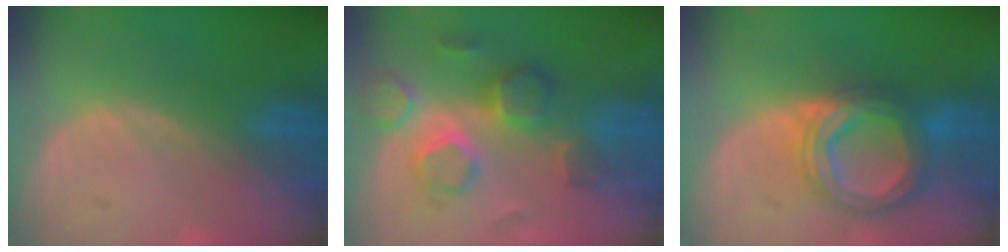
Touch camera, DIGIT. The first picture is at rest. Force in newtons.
{"total": 9.1, "press": 7.8, "slide": 4.6}
{"total": 8.5, "press": 8.5, "slide": 0.7}